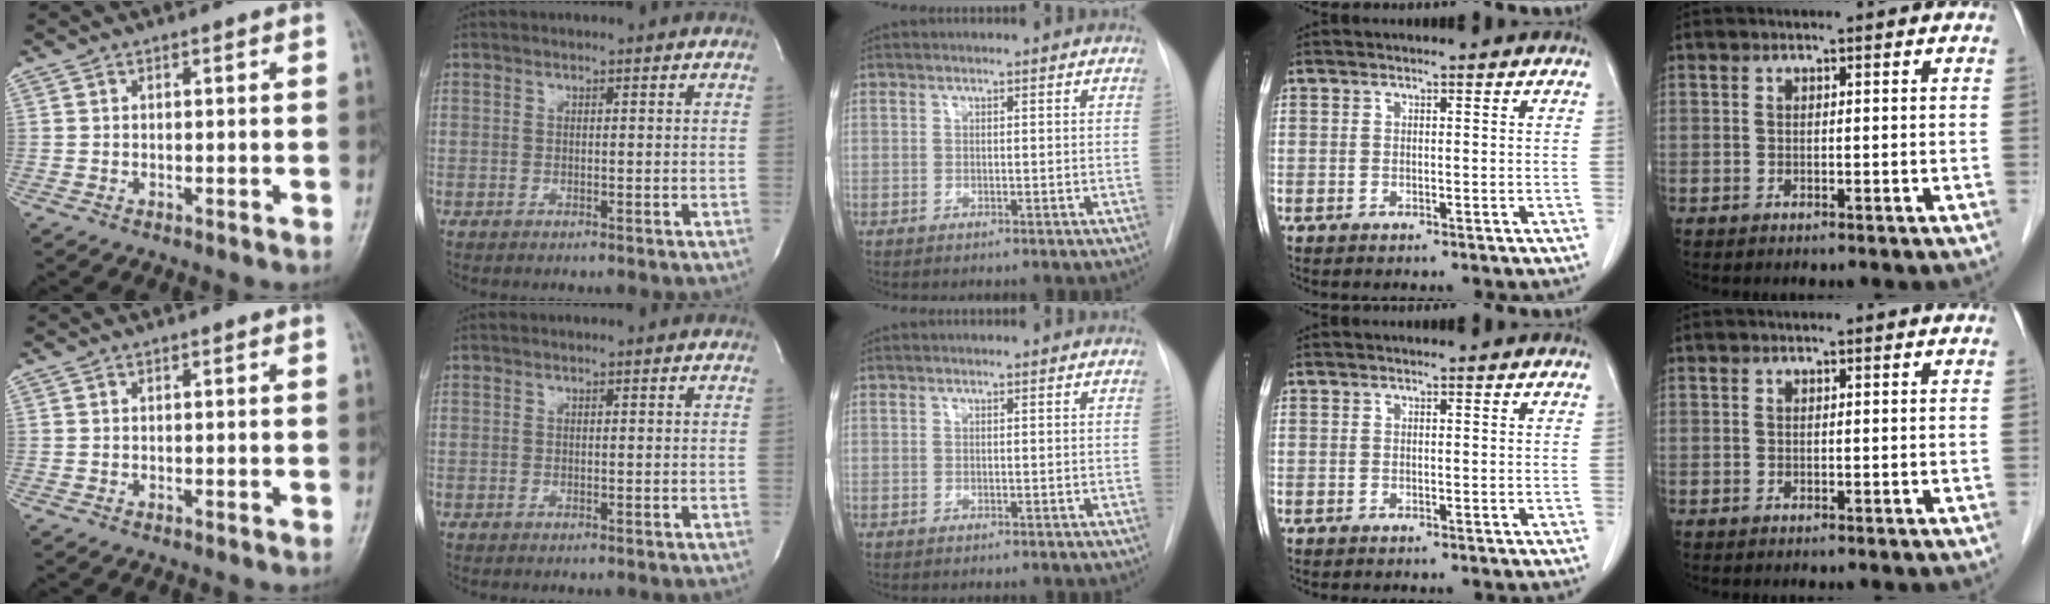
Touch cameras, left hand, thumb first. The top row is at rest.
{}